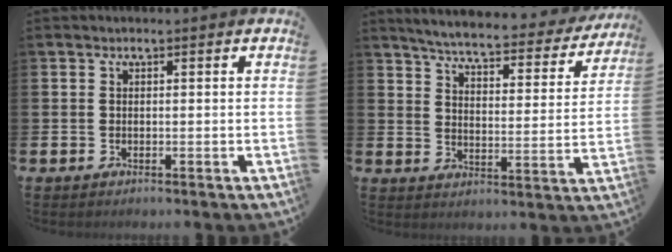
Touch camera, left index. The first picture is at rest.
{"total": 5.3, "force": [5.0, 0.6, 1.8], "torque": [-0.056, -0.040, 0.078]}